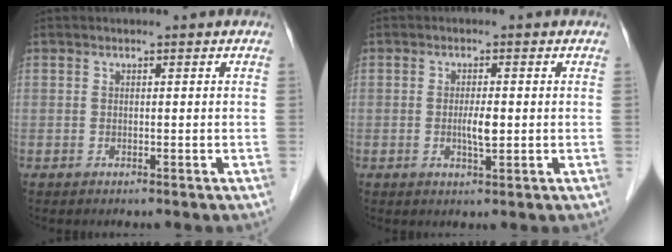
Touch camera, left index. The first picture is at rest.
{"total": 2.6, "force": [-0.1, 0.5, 2.5], "torque": [-0.047, -0.001, -0.002]}